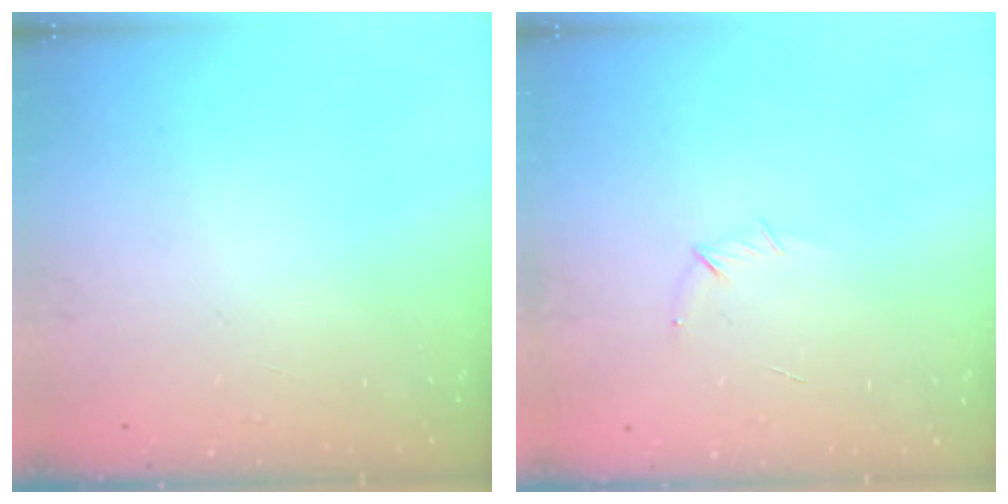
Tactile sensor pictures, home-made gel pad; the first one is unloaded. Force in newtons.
{"total": 5.5, "press": 5.3, "slide": 1.4}